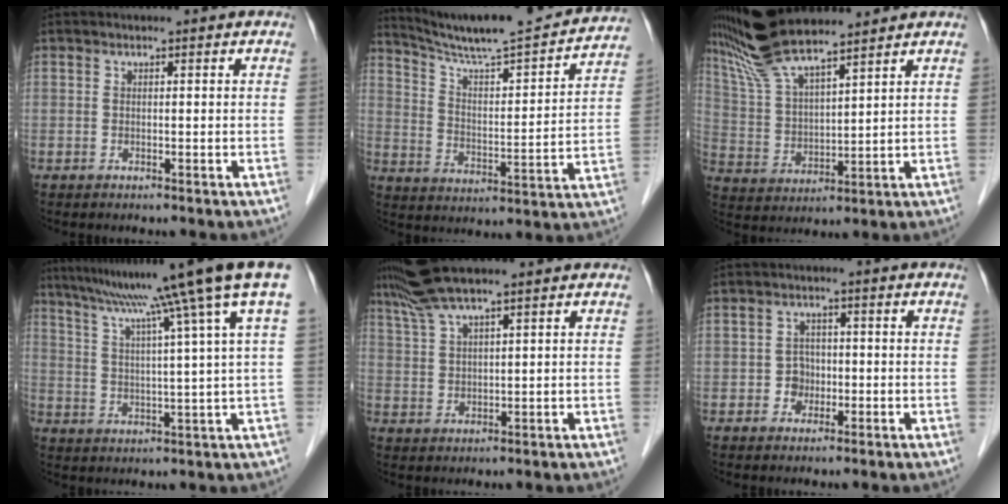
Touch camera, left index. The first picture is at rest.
{"total": 21.0, "force": [19.2, 1.5, 8.4], "torque": [-0.132, -0.018, 0.276]}
{"total": 13.1, "force": [11.0, 2.1, 6.8], "torque": [-0.145, 0.018, 0.216]}
{"total": 17.0, "force": [11.5, -2.2, 12.3], "torque": [-0.192, 0.010, 0.155]}
{"total": 7.1, "force": [5.9, 0.4, 3.9], "torque": [-0.083, 0.032, 0.114]}
{"total": 2.7, "force": [-1.0, 2.5, 0.8], "torque": [-0.010, 0.004, -0.015]}